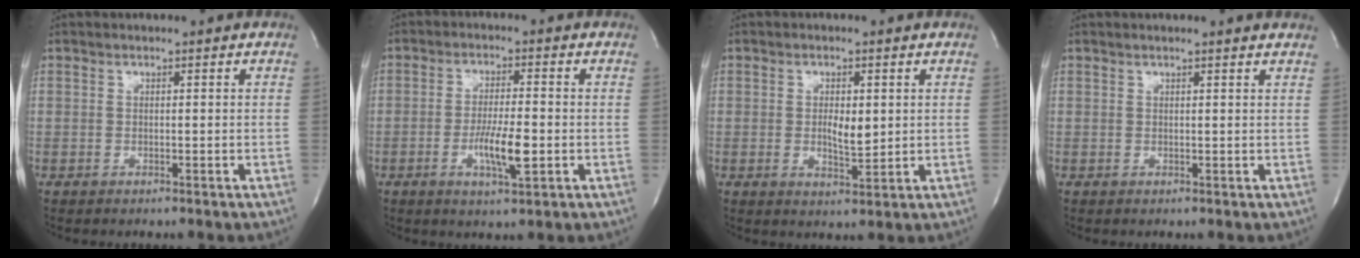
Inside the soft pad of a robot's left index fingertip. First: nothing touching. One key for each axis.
{"total": 6.4, "fx": -1.8, "fy": 1.0, "fz": 6.1, "tx": -0.114, "ty": -0.009, "tz": -0.030}
{"total": 3.9, "fx": 0.4, "fy": 1.5, "fz": 3.6, "tx": -0.063, "ty": -0.006, "tz": 0.010}
{"total": 3.0, "fx": 2.8, "fy": -0.2, "fz": 1.1, "tx": -0.022, "ty": 0.008, "tz": 0.025}